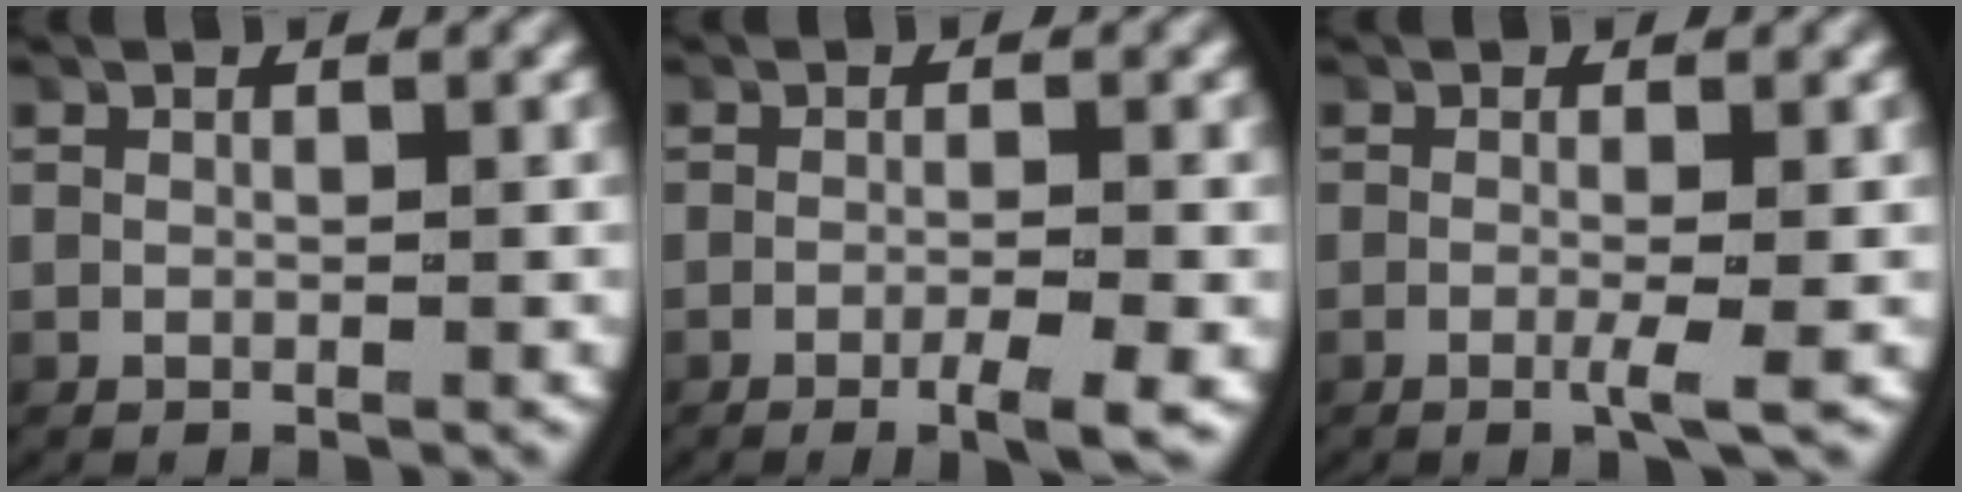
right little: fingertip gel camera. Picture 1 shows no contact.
{"total": 3.1, "force": [-1.8, 0.4, 2.5], "torque": [-0.032, 0.001, -0.035]}
{"total": 1.8, "force": [-0.6, 0.0, 1.7], "torque": [-0.028, -0.001, -0.016]}